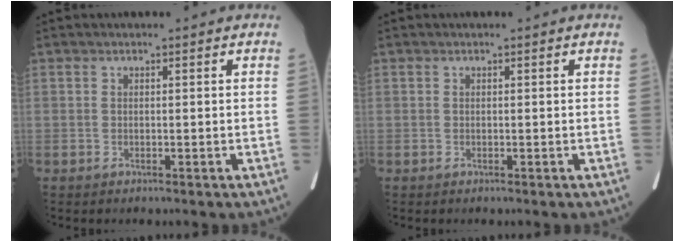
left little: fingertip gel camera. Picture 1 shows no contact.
{"total": 0.0}